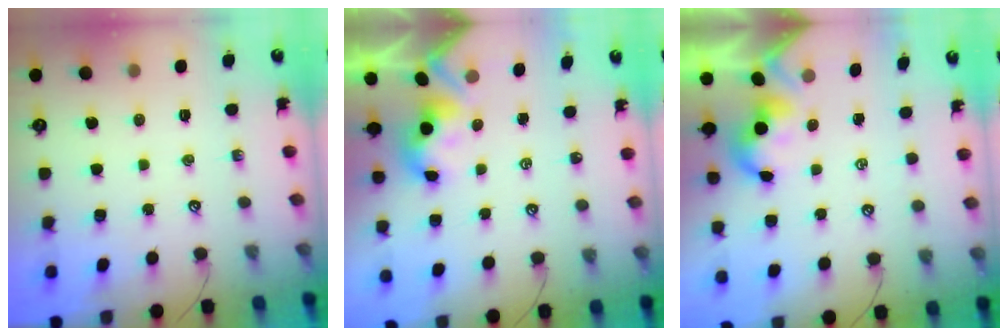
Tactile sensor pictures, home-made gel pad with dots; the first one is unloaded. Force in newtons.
{"total": 3.1, "press": 3.0, "slide": 0.4}
{"total": 1.2, "press": 1.1, "slide": 0.4}